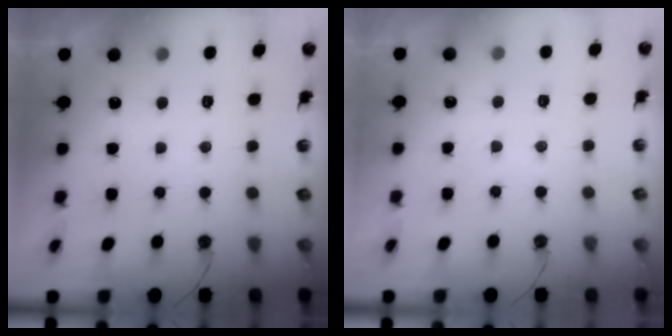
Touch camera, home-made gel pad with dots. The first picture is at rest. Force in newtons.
{"total": 1.9, "press": 1.9, "slide": 0.3}